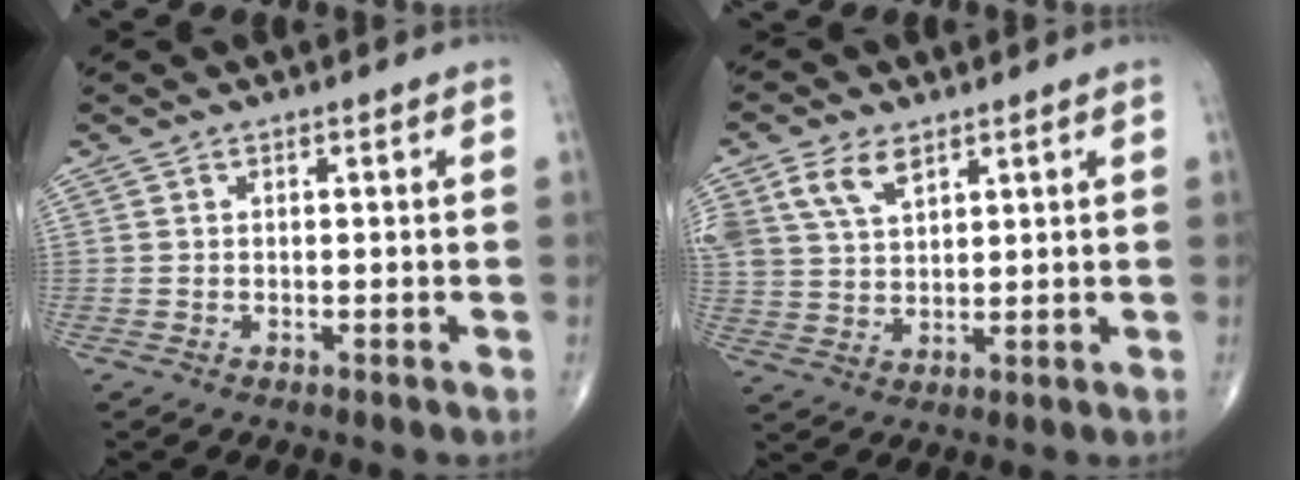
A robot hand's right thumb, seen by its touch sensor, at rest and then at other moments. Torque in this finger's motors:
{"motor_torque": [0.99, 1.05, 0.69, 0.23, 0.08]}